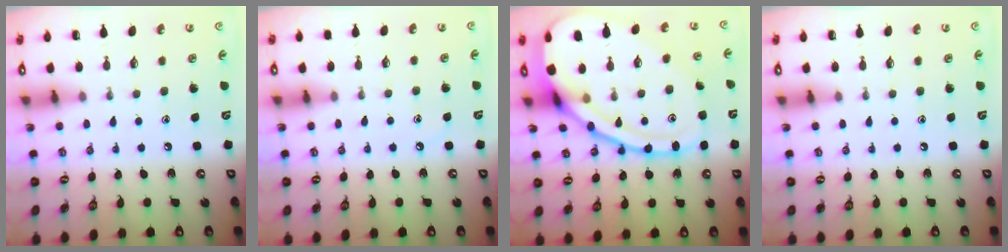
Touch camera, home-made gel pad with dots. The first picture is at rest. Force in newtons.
{"total": 3.8, "press": 3.7, "slide": 0.5}
{"total": 21.9, "press": 21.8, "slide": 1.8}
{"total": 0.0}